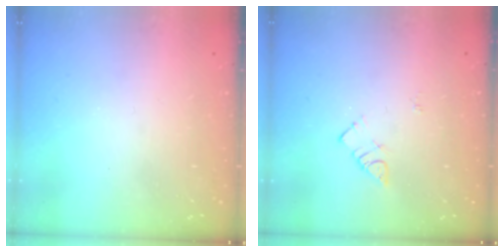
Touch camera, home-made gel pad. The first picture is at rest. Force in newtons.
{"total": 4.1, "press": 4.0, "slide": 0.7}